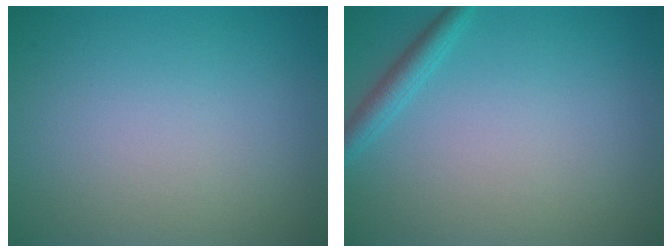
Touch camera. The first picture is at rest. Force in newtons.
{"total": 1.8, "press": 1.7, "slide": 0.1}